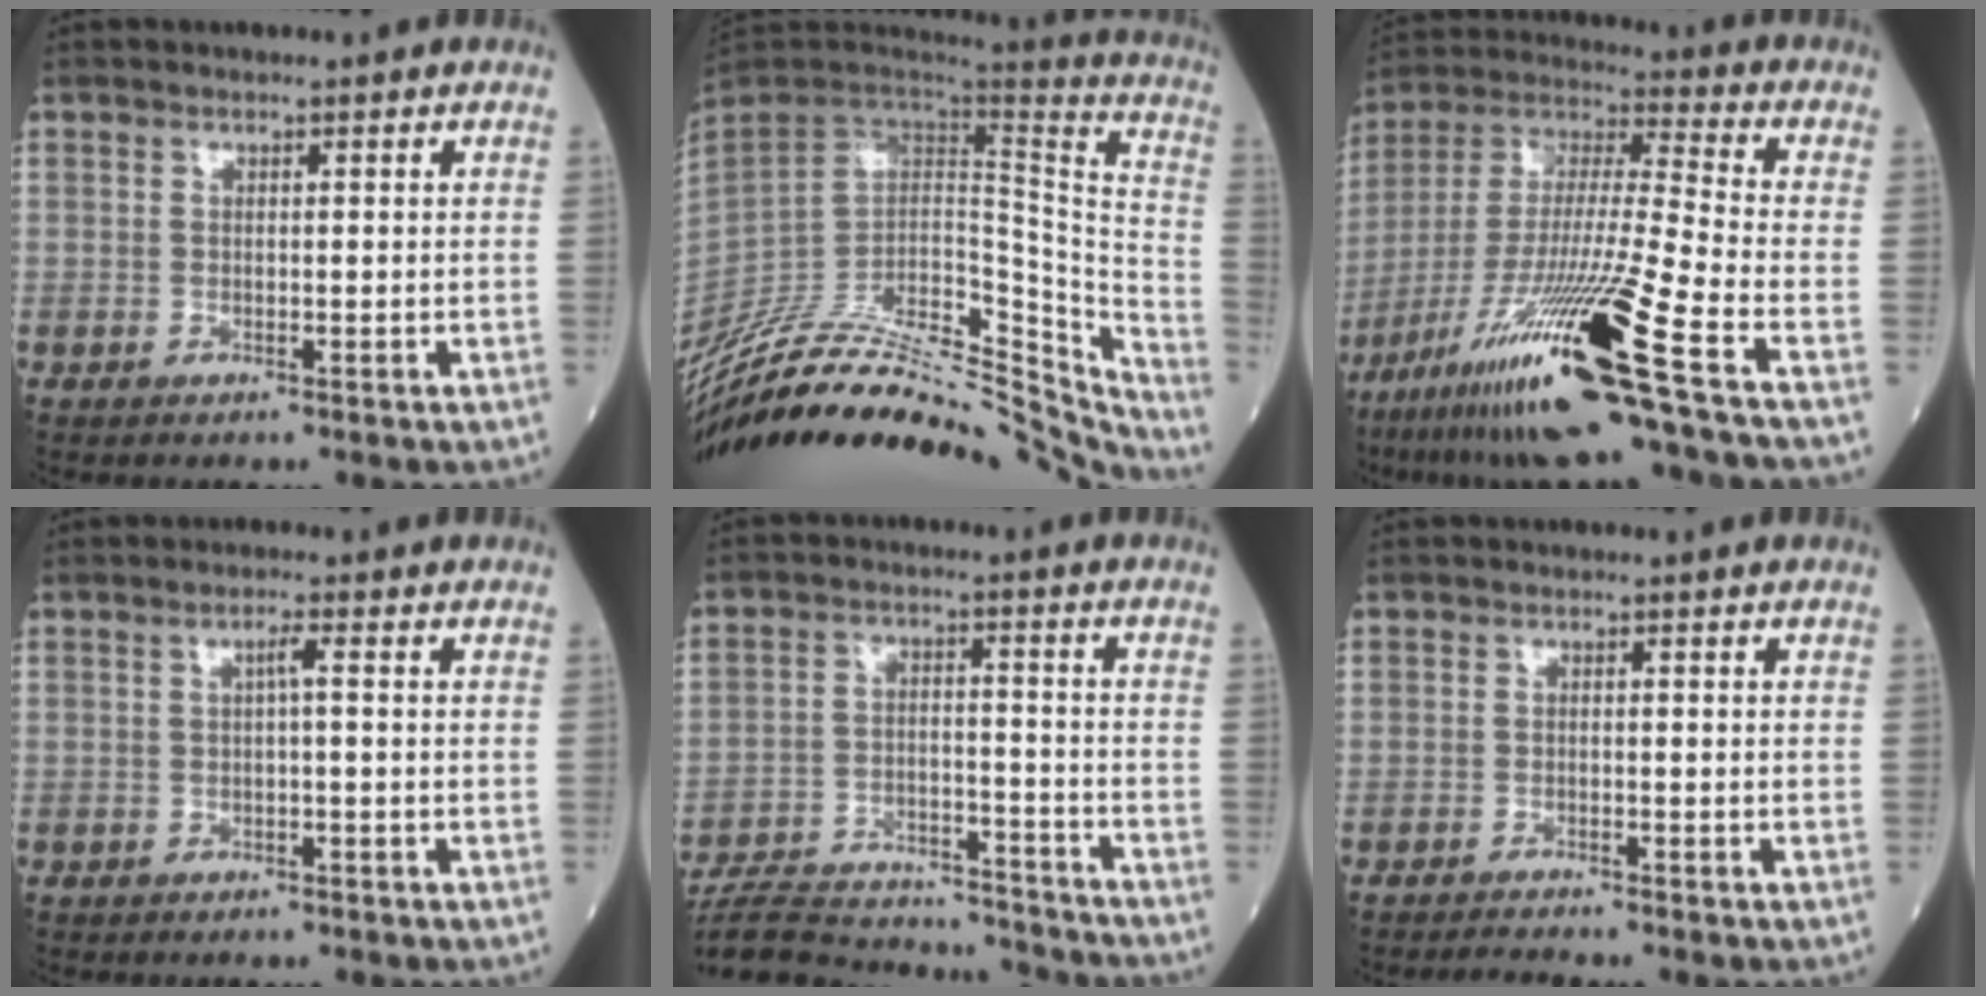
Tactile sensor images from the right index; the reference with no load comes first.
{"total": 41.6, "force": [-36.8, 9.7, 17.0], "torque": [-0.248, -0.052, -0.520]}
{"total": 22.6, "force": [-12.6, -0.9, 18.7], "torque": [-0.369, -0.047, -0.236]}
{"total": 1.4, "force": [0.1, -0.1, 1.4], "torque": [-0.026, 0.003, 0.000]}
{"total": 19.2, "force": [-18.4, 3.0, 4.6], "torque": [-0.106, 0.002, -0.273]}
{"total": 1.8, "force": [-1.7, -0.6, 0.1], "torque": [-0.008, -0.009, -0.032]}